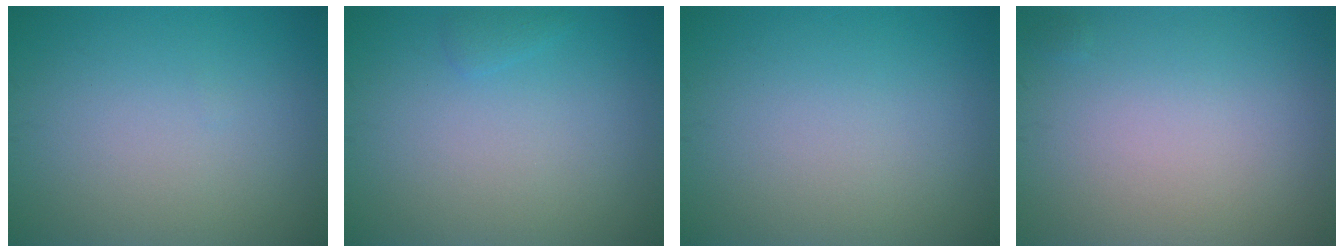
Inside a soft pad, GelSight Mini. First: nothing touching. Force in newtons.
{"total": 0.7, "press": 0.7, "slide": 0.1}
{"total": 0.0}
{"total": 0.0}